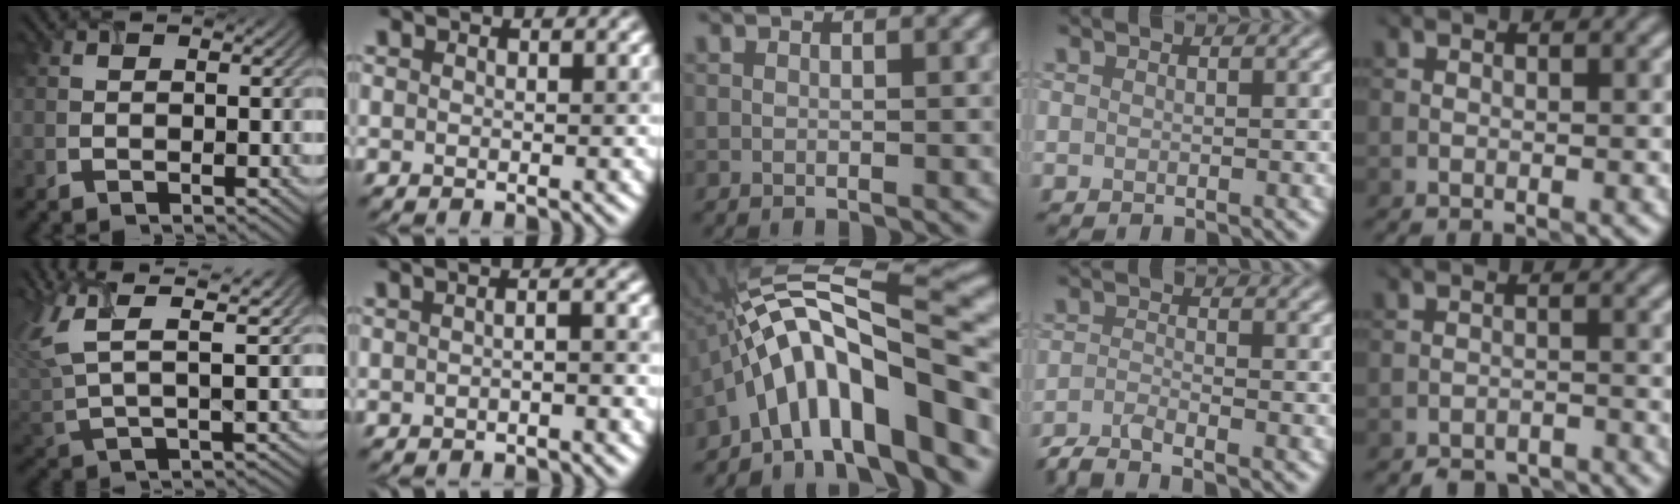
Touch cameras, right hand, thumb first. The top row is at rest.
{"thumb": {"total": 13.0, "force": [6.7, 5.9, 9.4], "torque": [-0.218, 0.018, 0.121]}, "index": {"total": 2.1, "force": [-0.5, 0.7, 1.8], "torque": [-0.016, 0.003, -0.021]}, "middle": {"total": 13.1, "force": [-5.5, 3.6, 11.3], "torque": [-0.164, 0.032, -0.085]}, "ring": {"total": 2.5, "force": [-2.2, 0.2, 1.1], "torque": [-0.030, -0.005, -0.057]}, "little": {"total": 3.8, "force": [-3.5, 1.2, 0.7], "torque": [-0.005, -0.006, -0.058]}}